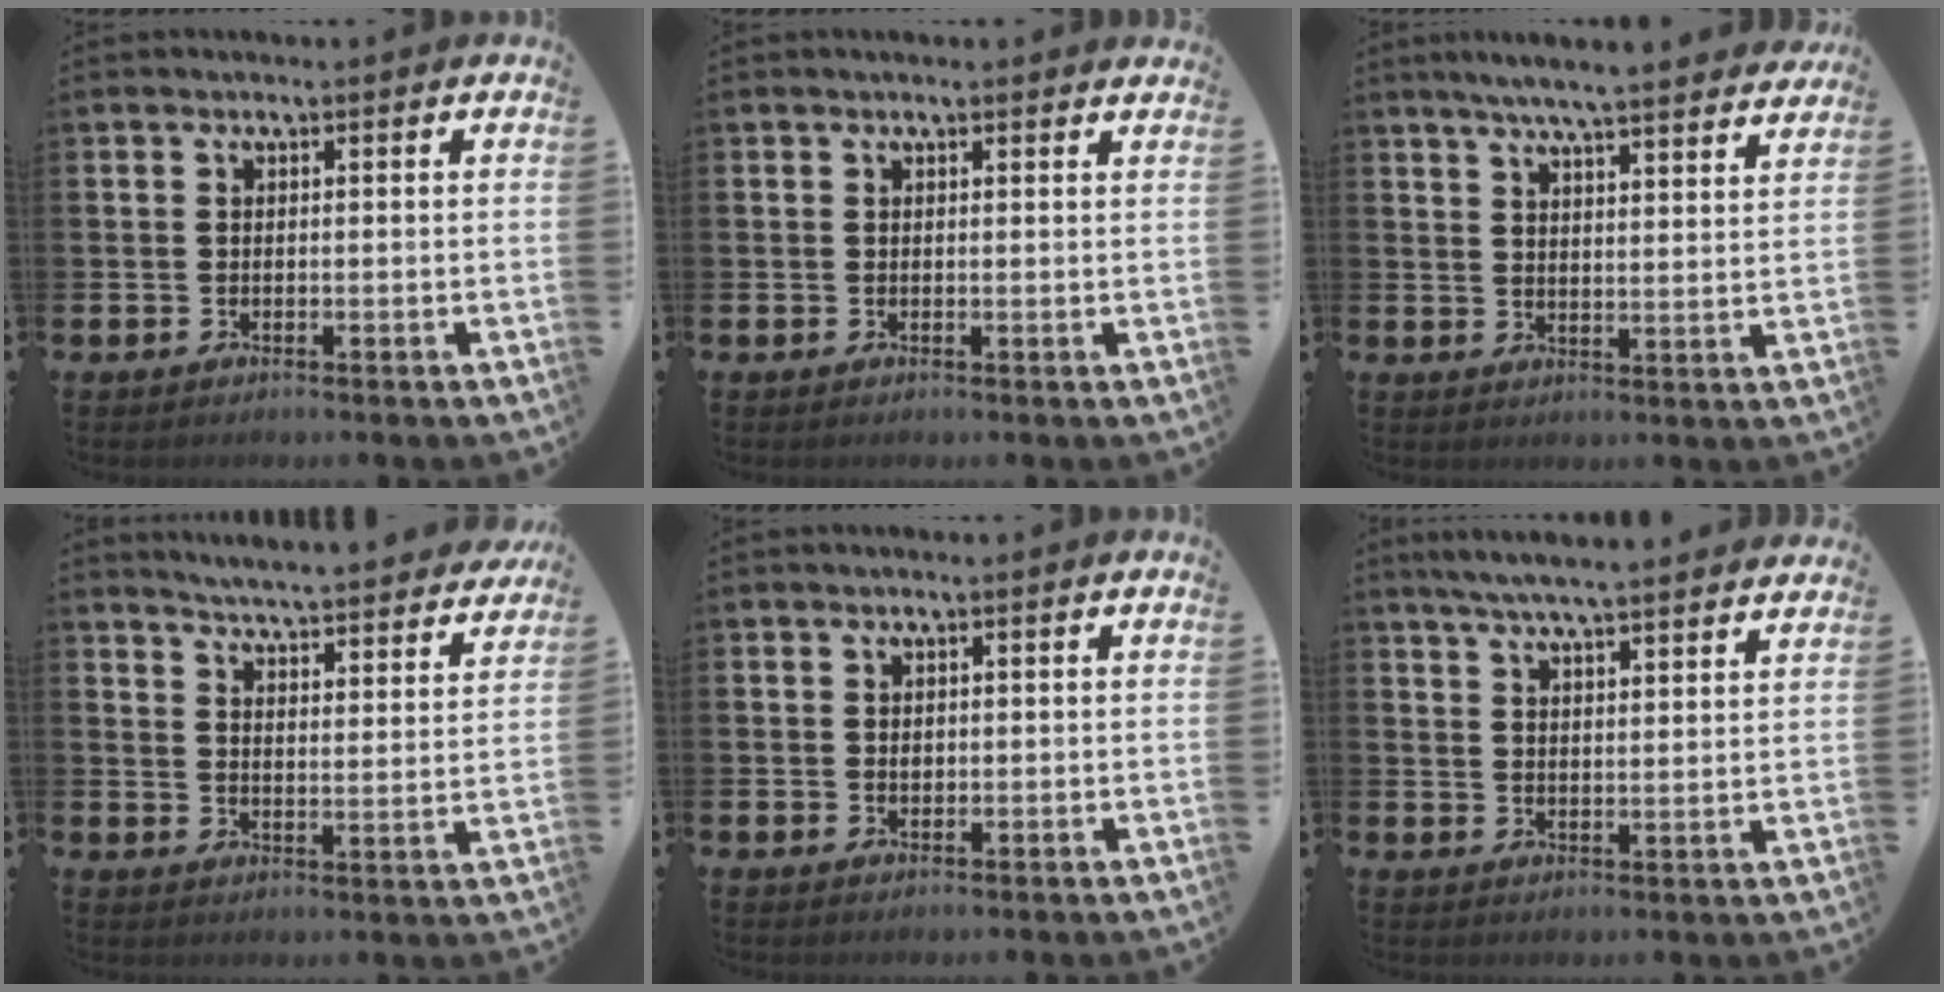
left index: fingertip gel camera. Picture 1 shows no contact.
{"total": 0.7, "force": [0.7, 0.0, 0.1], "torque": [-0.003, 0.000, 0.014]}
{"total": 6.1, "force": [5.8, -0.2, 1.8], "torque": [-0.042, -0.033, 0.099]}
{"total": 5.0, "force": [5.0, -0.1, 0.6], "torque": [-0.030, -0.046, 0.083]}
{"total": 0.8, "force": [0.2, 0.6, 0.5], "torque": [0.003, 0.000, 0.000]}
{"total": 6.0, "force": [5.8, -0.1, 1.5], "torque": [-0.043, -0.031, 0.102]}